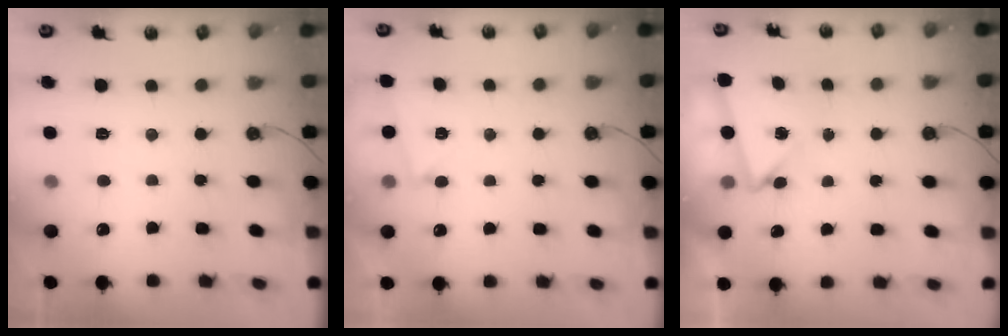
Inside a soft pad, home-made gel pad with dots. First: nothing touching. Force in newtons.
{"total": 1.6, "press": 1.6, "slide": 0.3}
{"total": 3.3, "press": 3.0, "slide": 1.5}